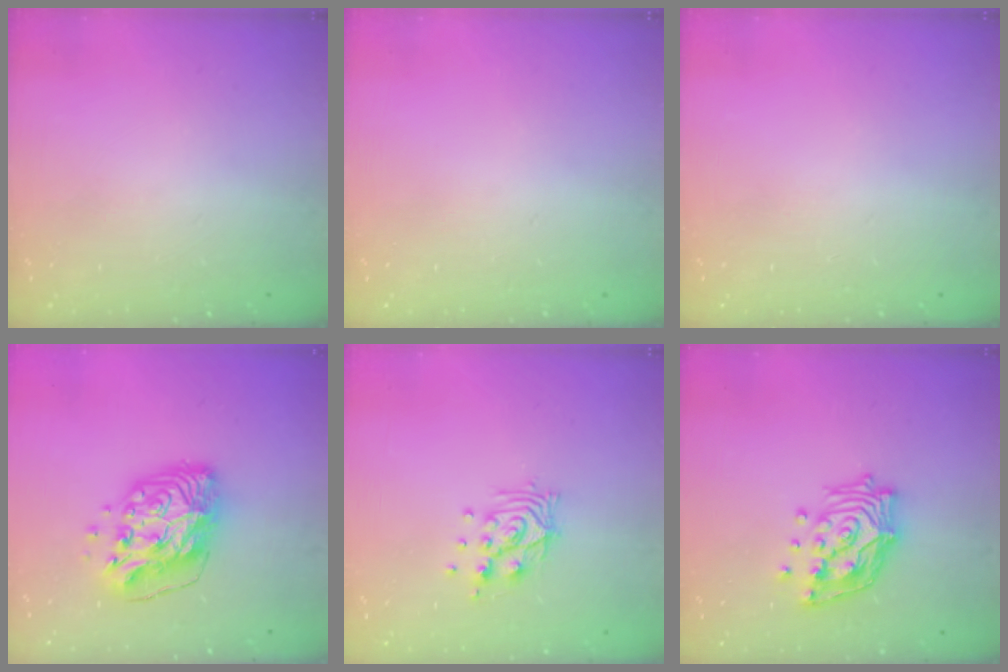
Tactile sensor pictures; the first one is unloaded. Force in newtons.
{"total": 0.0}
{"total": 0.0}
{"total": 14.8, "press": 14.7, "slide": 1.7}
{"total": 10.3, "press": 10.3, "slide": 0.9}
{"total": 18.2, "press": 18.0, "slide": 2.7}